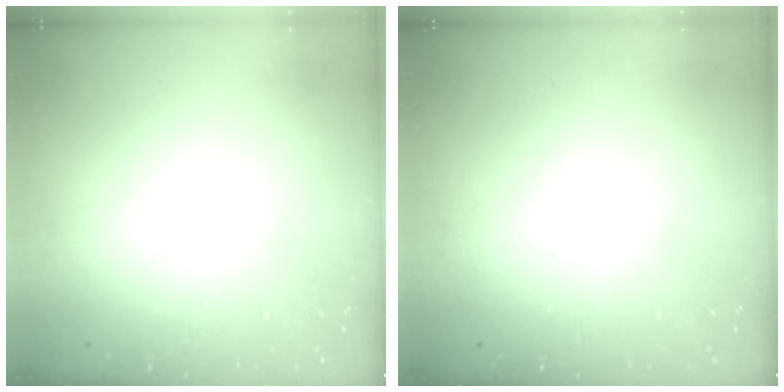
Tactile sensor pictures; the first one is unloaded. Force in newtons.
{"total": 0.0}